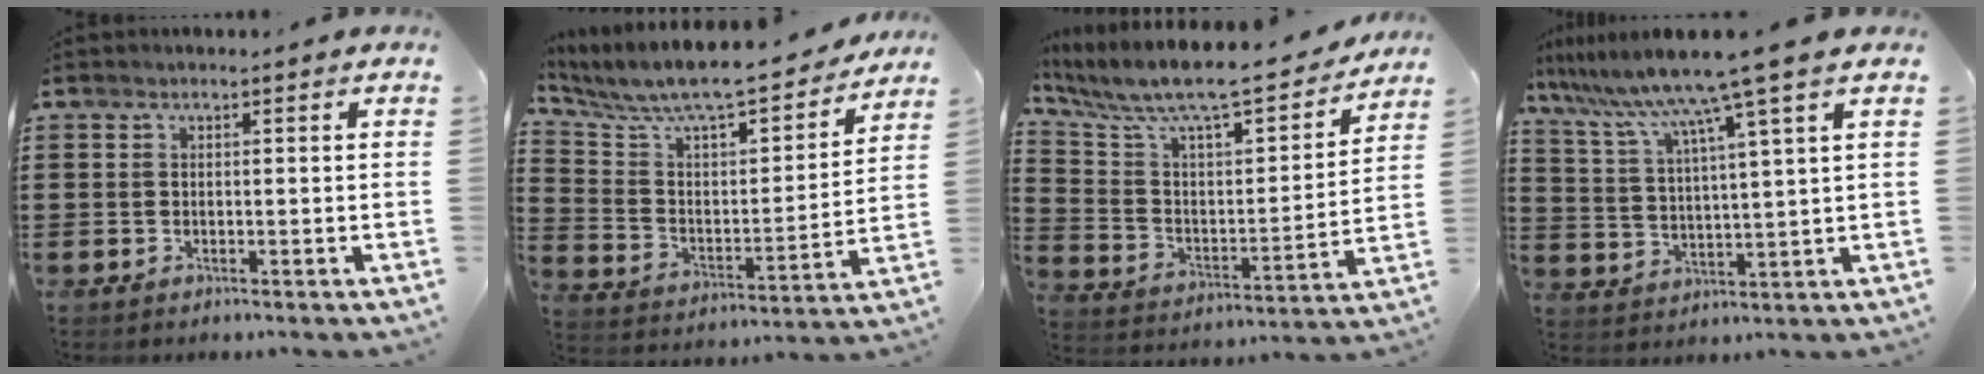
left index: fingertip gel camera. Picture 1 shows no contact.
{"total": 8.5, "force": [7.8, 1.2, 3.1], "torque": [-0.100, -0.062, 0.128]}
{"total": 9.0, "force": [7.9, 1.5, 4.2], "torque": [-0.120, -0.064, 0.128]}
{"total": 9.9, "force": [7.7, -1.2, 6.1], "torque": [-0.147, -0.039, 0.123]}